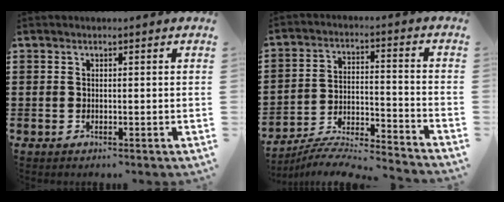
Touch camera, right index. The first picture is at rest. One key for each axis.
{"total": 6.8, "fx": -6.5, "fy": 0.5, "fz": 2.0, "tx": -0.045, "ty": -0.002, "tz": -0.132}